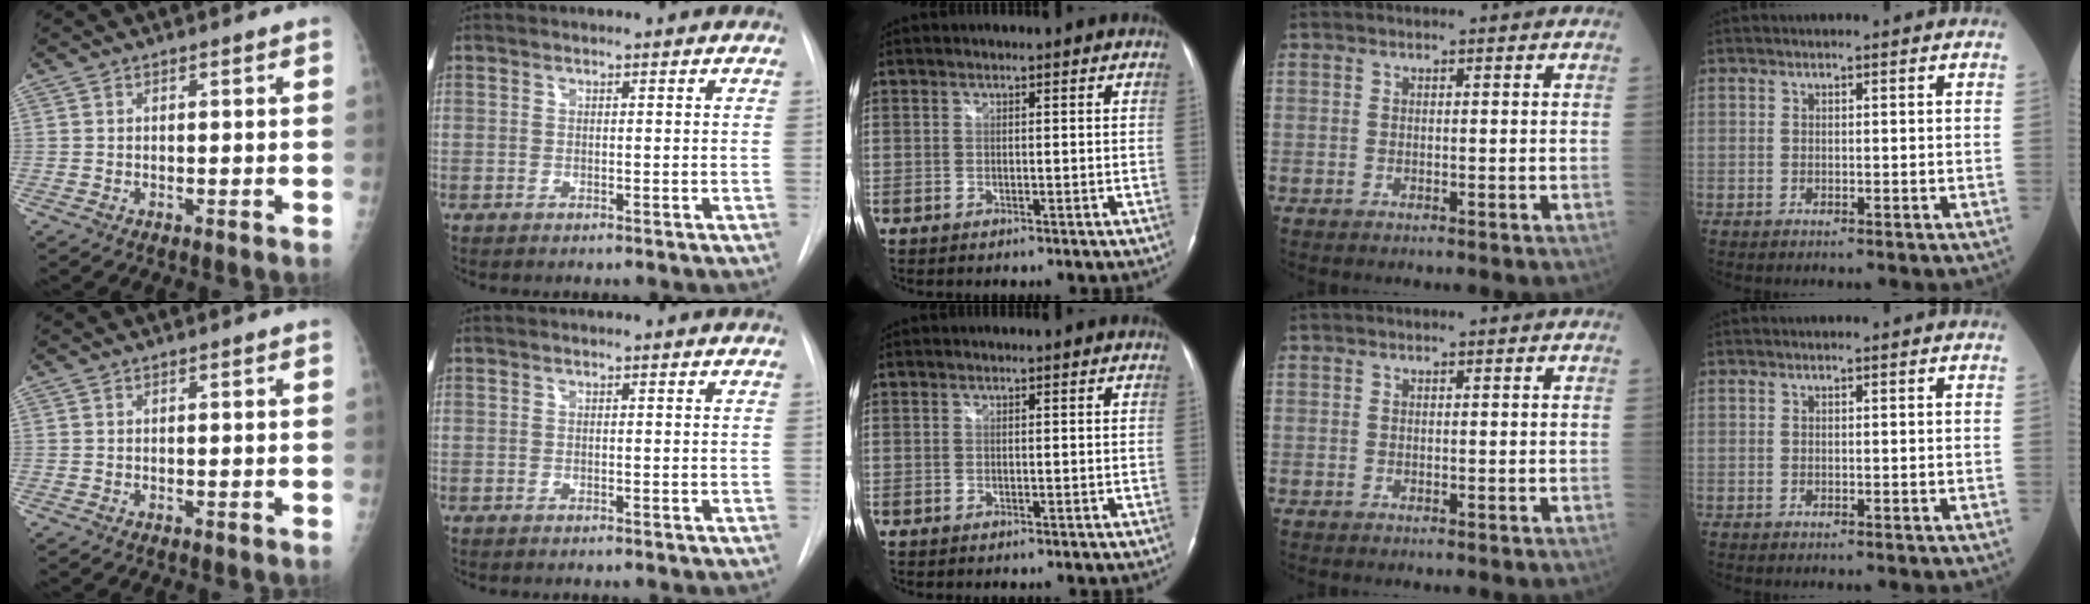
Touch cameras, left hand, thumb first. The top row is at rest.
{}